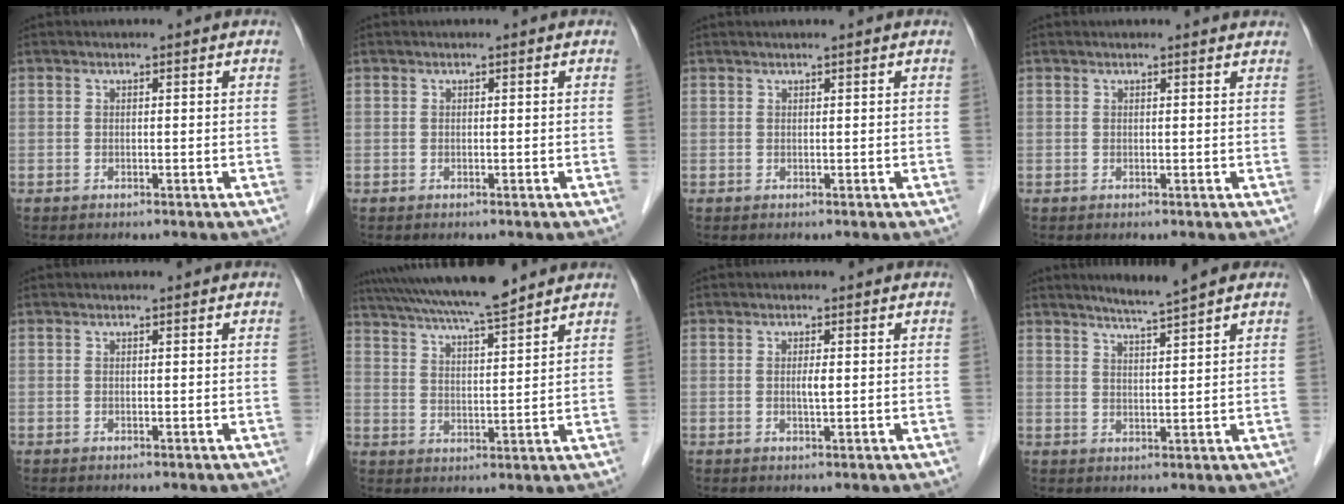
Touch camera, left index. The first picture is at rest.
{"total": 0.0}
{"total": 0.7, "force": [0.6, -0.1, 0.4], "torque": [-0.007, 0.005, 0.015]}
{"total": 3.4, "force": [3.3, 0.3, 0.8], "torque": [-0.012, 0.008, 0.028]}
{"total": 0.0}
{"total": 13.8, "force": [12.1, 0.0, 6.5], "torque": [-0.122, 0.021, 0.194]}
{"total": 1.4, "force": [0.0, 0.2, 1.4], "torque": [-0.027, -0.001, 0.002]}
{"total": 4.6, "force": [3.9, -0.8, 2.3], "torque": [-0.042, -0.003, 0.070]}